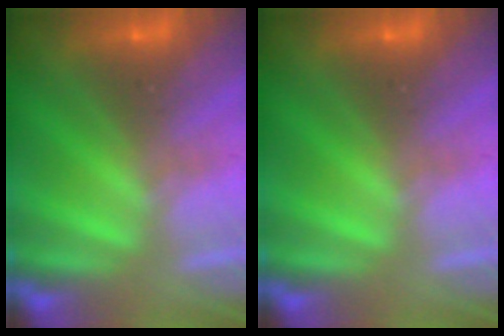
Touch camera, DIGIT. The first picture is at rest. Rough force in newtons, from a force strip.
{"total": 0.0}